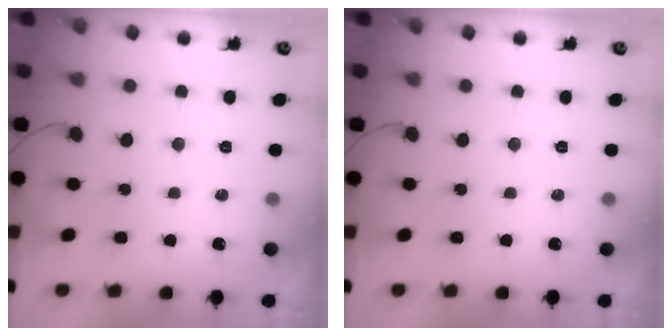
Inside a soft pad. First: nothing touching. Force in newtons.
{"total": 0.0}